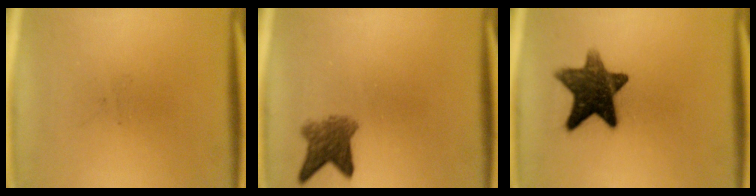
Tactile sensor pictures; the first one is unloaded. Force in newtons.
{"total": 4.6}
{"total": 11.9}